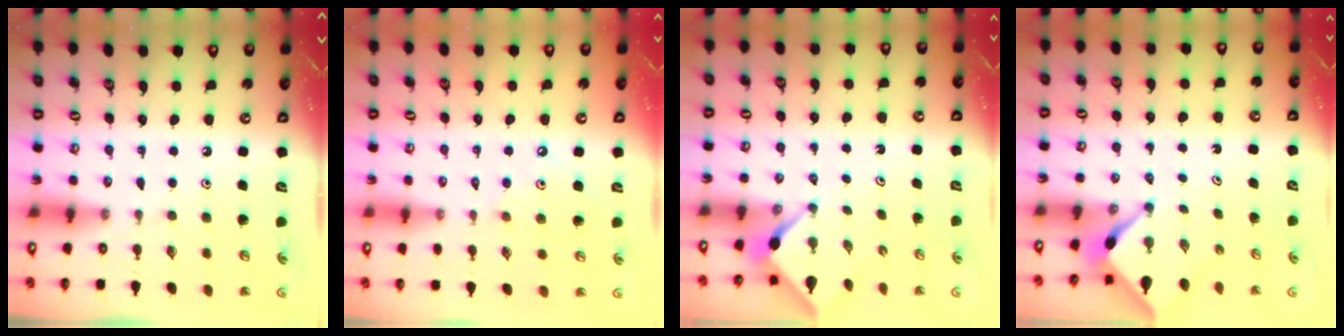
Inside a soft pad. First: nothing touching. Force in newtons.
{"total": 1.7, "press": 1.7, "slide": 0.3}
{"total": 2.5, "press": 2.5, "slide": 0.3}
{"total": 2.6, "press": 2.5, "slide": 0.3}